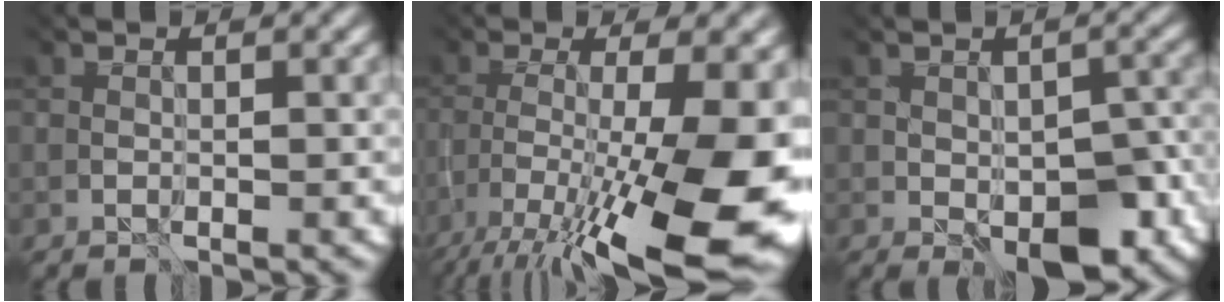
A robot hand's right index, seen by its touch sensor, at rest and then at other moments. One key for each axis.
{"total": 16.4, "fx": -7.8, "fy": 5.2, "fz": 13.5, "tx": -0.235, "ty": -0.007, "tz": -0.109}
{"total": 6.1, "fx": -3.3, "fy": 3.2, "fz": 3.9, "tx": -0.050, "ty": -0.015, "tz": -0.023}